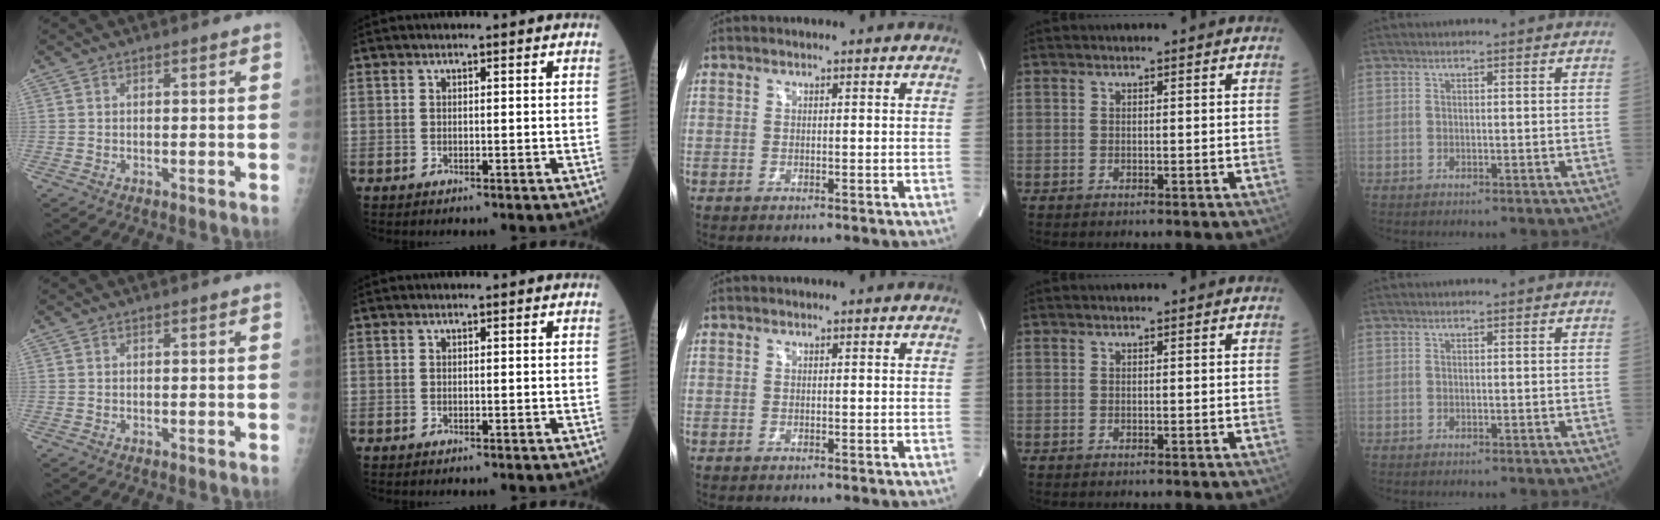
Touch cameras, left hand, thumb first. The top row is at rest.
{}